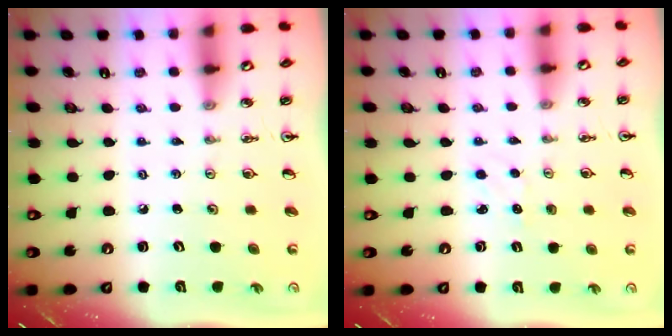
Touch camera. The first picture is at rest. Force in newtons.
{"total": 1.2, "press": 1.1, "slide": 0.2}